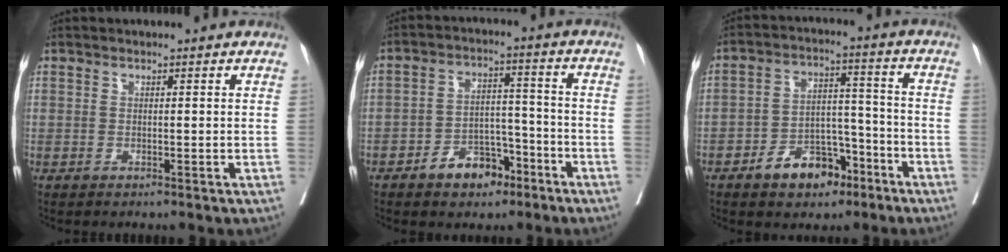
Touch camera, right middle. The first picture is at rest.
{"total": 7.4, "force": [-4.7, 4.3, 3.7], "torque": [-0.055, 0.021, -0.075]}
{"total": 8.9, "force": [-5.6, 5.1, 4.7], "torque": [-0.070, 0.023, -0.089]}